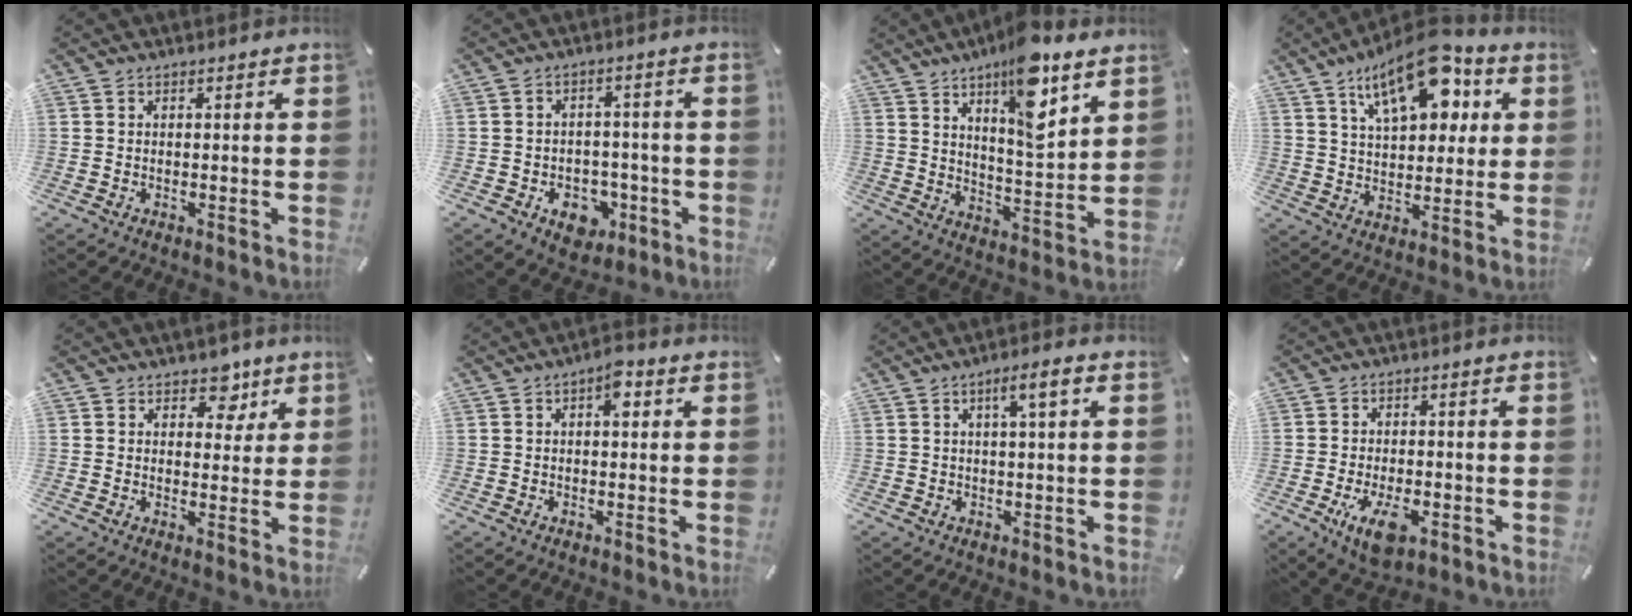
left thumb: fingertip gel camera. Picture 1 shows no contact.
{"total": 7.7, "force": [-3.1, 6.1, 3.6], "torque": [-0.047, 0.022, -0.052]}
{"total": 14.3, "force": [9.3, 4.1, 10.2], "torque": [-0.153, -0.056, 0.151]}
{"total": 17.4, "force": [8.7, 8.8, 12.3], "torque": [-0.185, -0.026, 0.145]}
{"total": 6.2, "force": [3.6, 4.3, 2.6], "torque": [-0.003, -0.022, 0.053]}
{"total": 4.3, "force": [1.2, 2.1, 3.6], "torque": [-0.043, -0.003, 0.012]}
{"total": 4.7, "force": [1.8, 0.6, 4.3], "torque": [-0.078, -0.001, 0.026]}
{"total": 8.3, "force": [-3.4, 3.9, 6.5], "torque": [-0.129, -0.002, -0.058]}